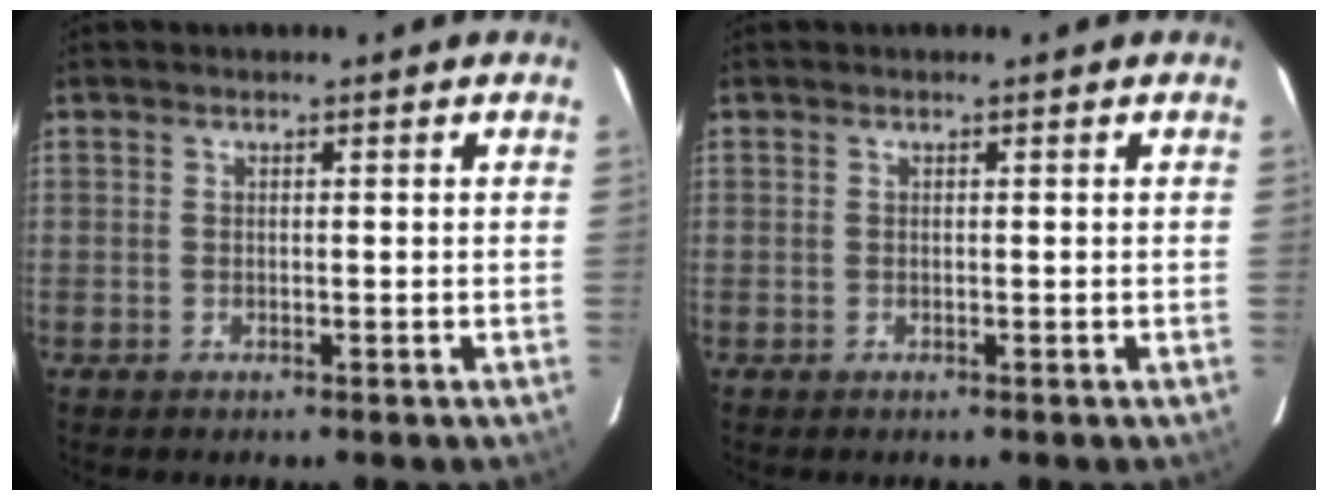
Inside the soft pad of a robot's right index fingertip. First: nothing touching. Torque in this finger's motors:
{"motor_torque": [-0.03, -0.01, 0.03, 0.01]}